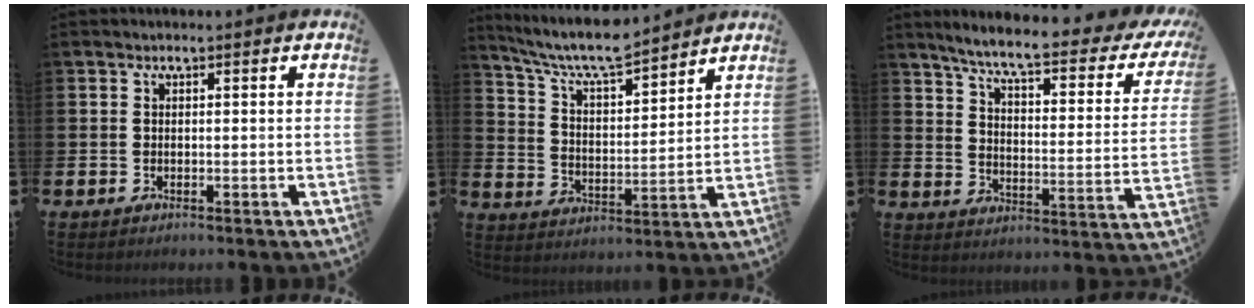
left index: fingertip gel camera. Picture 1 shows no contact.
{"total": 7.8, "force": [7.3, 1.1, 2.7], "torque": [-0.087, -0.044, 0.128]}
{"total": 6.9, "force": [5.6, 1.0, 4.0], "torque": [-0.094, -0.044, 0.084]}